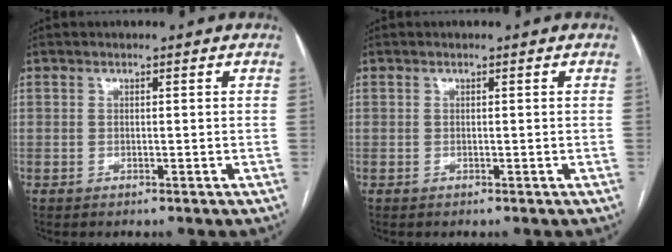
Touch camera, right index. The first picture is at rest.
{"total": 0.0}